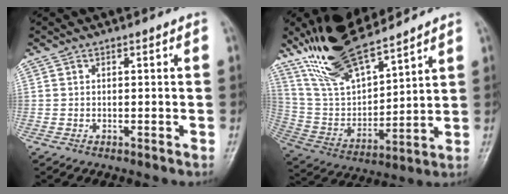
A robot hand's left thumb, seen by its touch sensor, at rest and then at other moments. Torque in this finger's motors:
{"motor_torque": [0.96, 0.06, 1.43, -1.34, 0.25]}